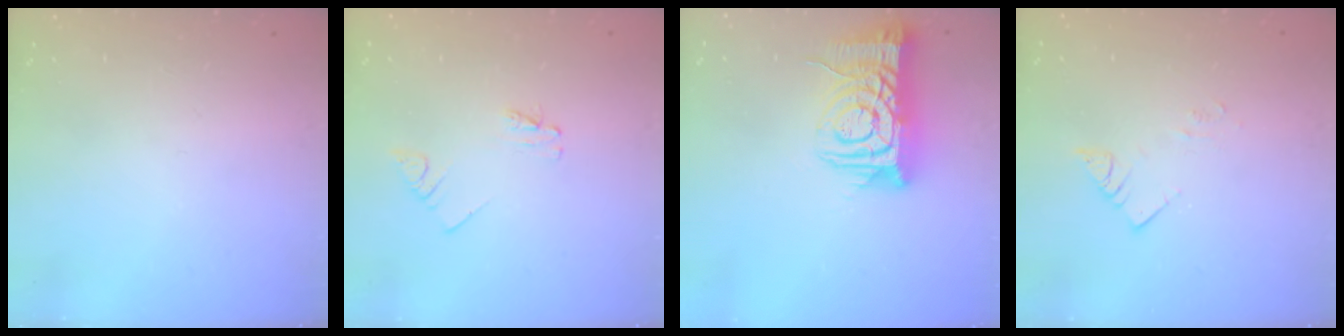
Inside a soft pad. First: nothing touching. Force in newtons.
{"total": 1.8, "press": 1.8, "slide": 0.1}
{"total": 12.4, "press": 12.3, "slide": 1.0}
{"total": 3.3, "press": 3.3, "slide": 0.1}